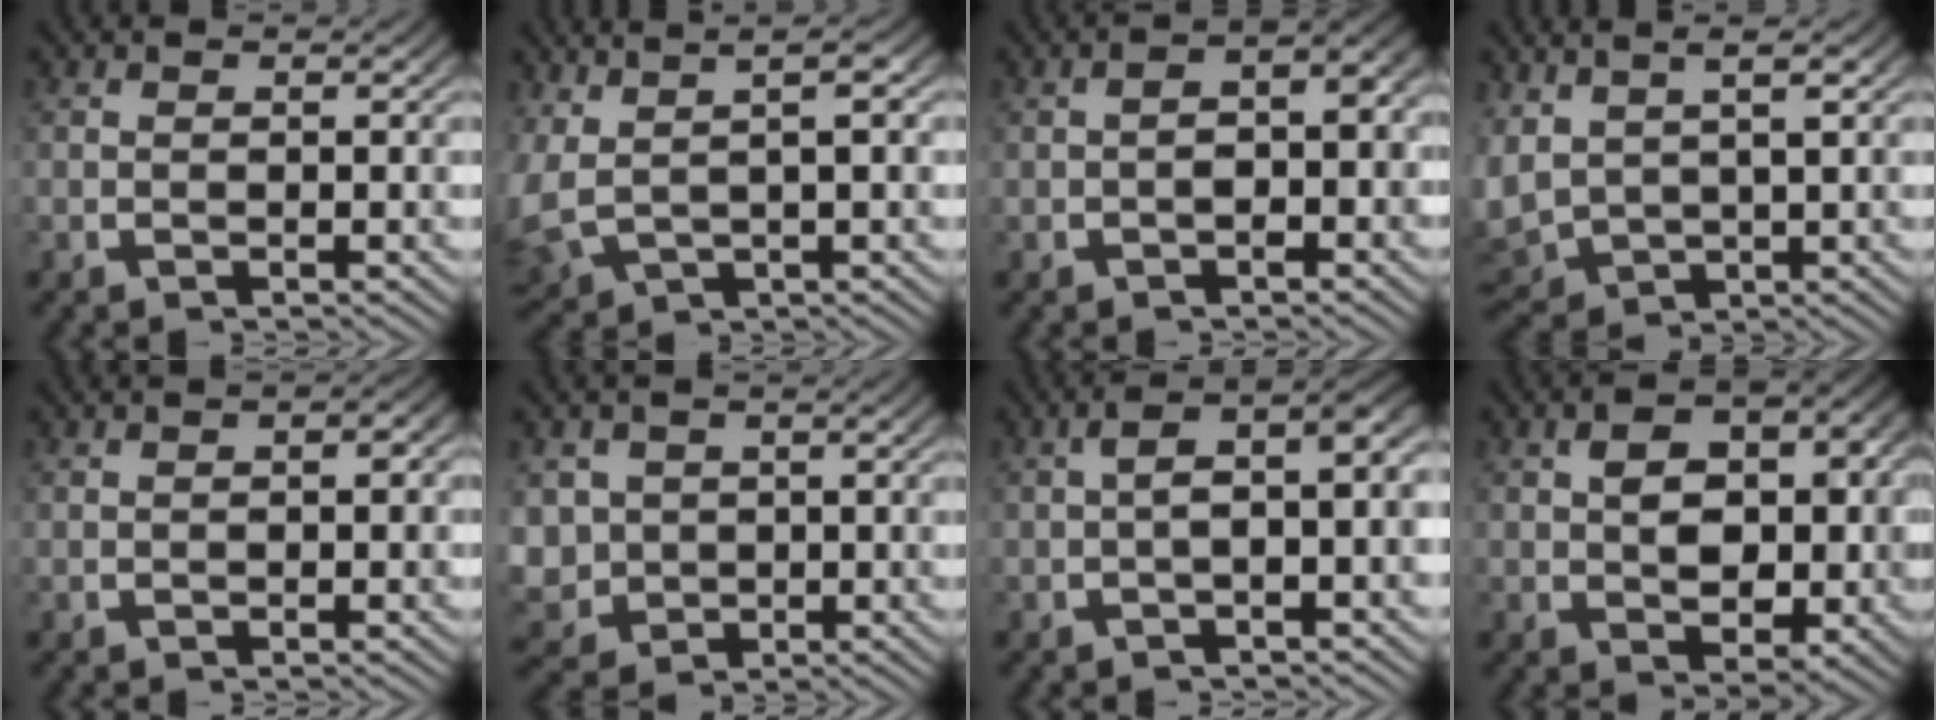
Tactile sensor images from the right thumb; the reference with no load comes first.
{"total": 7.8, "force": [1.9, 5.2, 5.5], "torque": [-0.122, -0.007, 0.045]}
{"total": 3.3, "force": [-0.2, 1.9, 2.6], "torque": [-0.031, 0.002, -0.001]}
{"total": 8.1, "force": [0.9, 6.0, 5.4], "torque": [-0.139, -0.031, 0.041]}
{"total": 1.1, "force": [-0.1, 0.7, 0.9], "torque": [-0.013, -0.004, 0.000]}
{"total": 8.9, "force": [-1.6, 7.8, 4.1], "torque": [-0.115, -0.050, -0.006]}
{"total": 6.2, "force": [0.9, 2.9, 5.5], "torque": [-0.070, 0.019, 0.003]}
{"total": 7.4, "force": [0.3, 4.9, 5.5], "torque": [-0.092, -0.036, 0.025]}